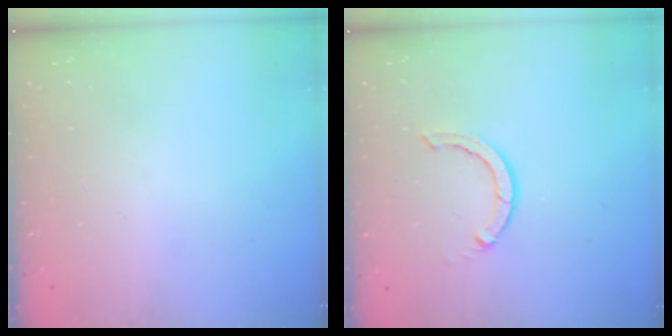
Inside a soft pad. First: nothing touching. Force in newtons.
{"total": 2.9, "press": 2.9, "slide": 0.1}